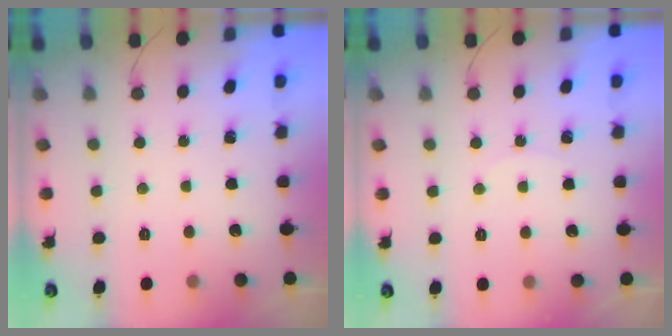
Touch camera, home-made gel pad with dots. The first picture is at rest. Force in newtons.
{"total": 3.9, "press": 3.1, "slide": 2.3}